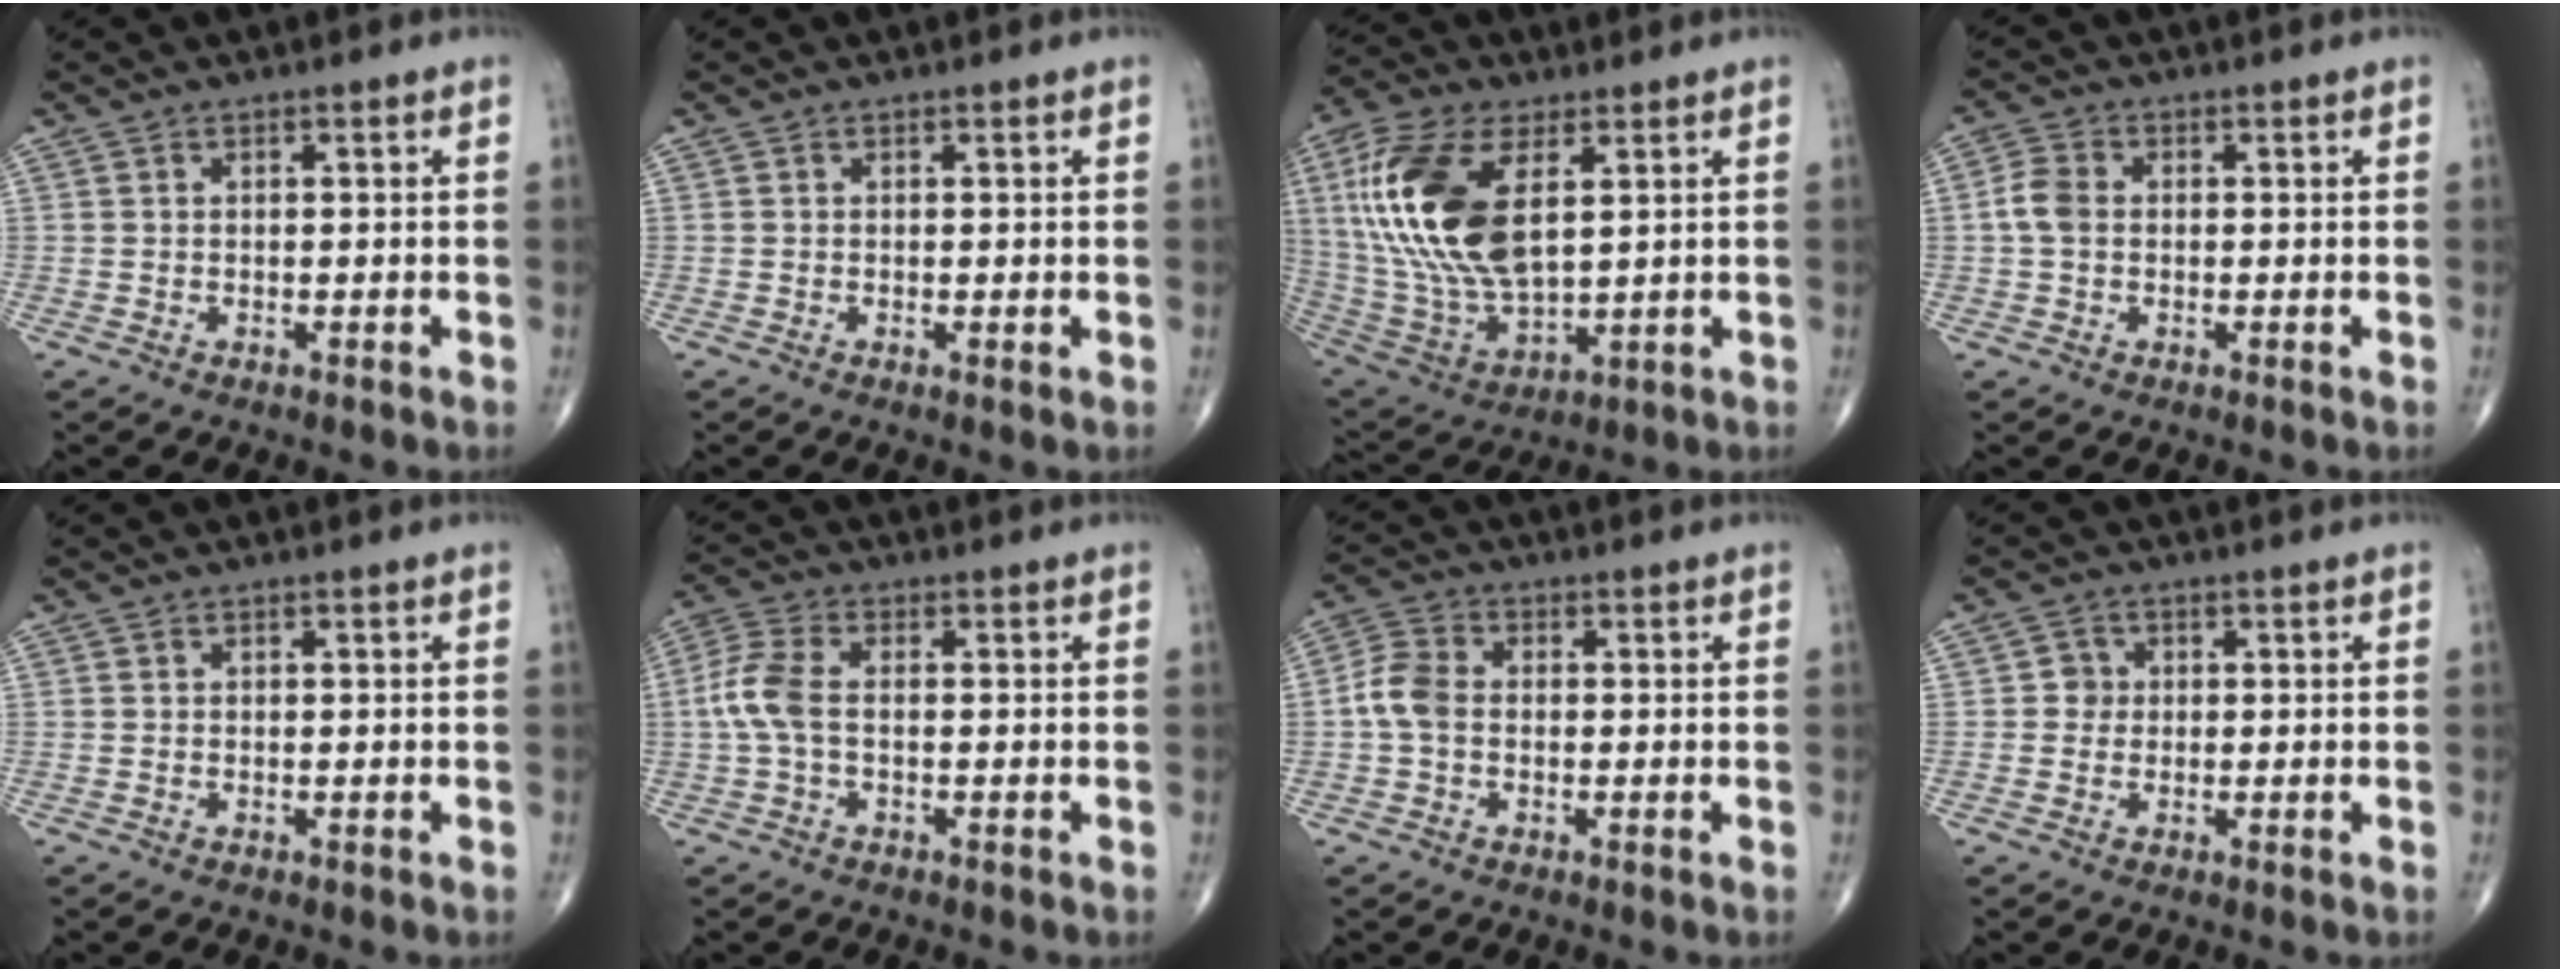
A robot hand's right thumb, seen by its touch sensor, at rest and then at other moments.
{"total": 0.7, "force": [0.0, 0.1, 0.7], "torque": [-0.017, -0.004, -0.001]}
{"total": 22.0, "force": [5.5, 11.2, 18.2], "torque": [-0.384, -0.022, 0.104]}
{"total": 4.1, "force": [-0.1, 3.0, 2.8], "torque": [-0.059, 0.012, -0.009]}
{"total": 0.0}
{"total": 6.3, "force": [-0.4, 3.3, 5.4], "torque": [-0.138, 0.017, -0.015]}
{"total": 5.4, "force": [-0.6, 3.9, 3.8], "torque": [-0.076, 0.015, -0.021]}
{"total": 2.3, "force": [0.0, 2.2, 0.7], "torque": [0.005, 0.007, -0.006]}